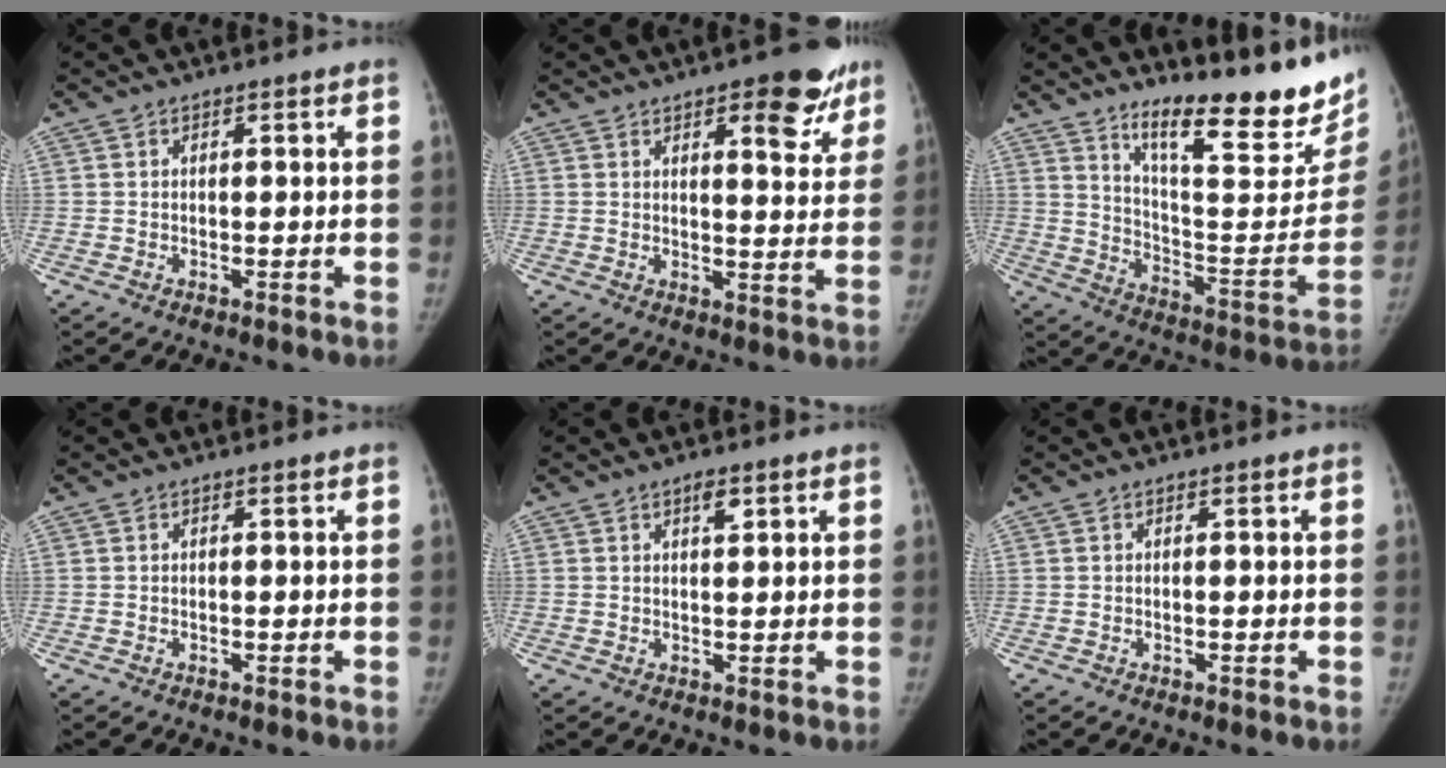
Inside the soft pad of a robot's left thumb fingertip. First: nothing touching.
{"total": 11.0, "force": [6.3, 3.8, 8.1], "torque": [-0.066, -0.029, 0.078]}
{"total": 24.5, "force": [18.0, 5.7, 15.5], "torque": [-0.188, -0.122, 0.267]}
{"total": 0.0}
{"total": 2.4, "force": [1.4, 0.9, 1.8], "torque": [-0.025, -0.007, 0.023]}
{"total": 0.0}